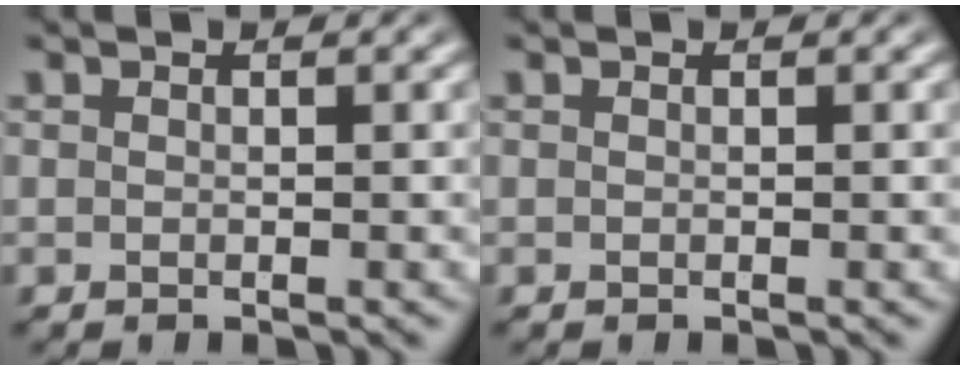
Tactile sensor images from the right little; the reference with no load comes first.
{"total": 0.0}